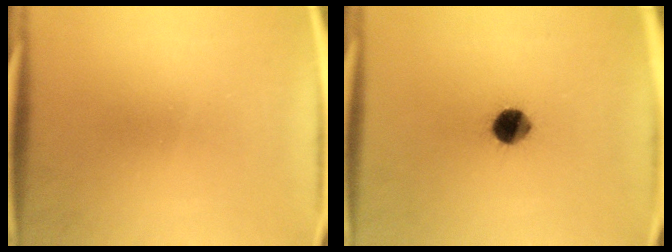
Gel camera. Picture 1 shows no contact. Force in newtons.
{"total": 7.5}